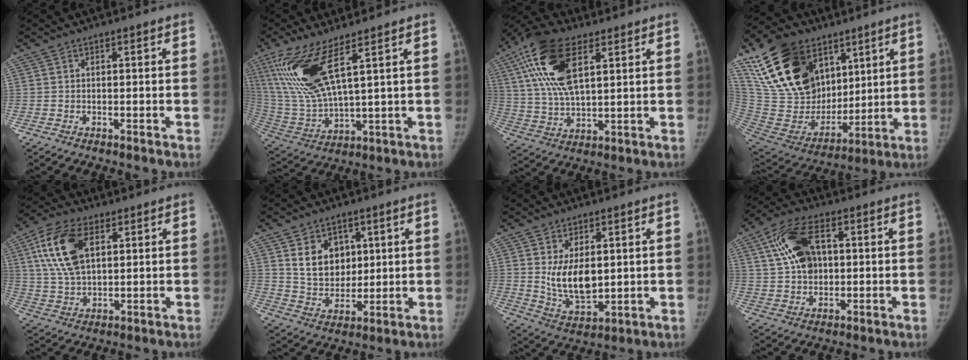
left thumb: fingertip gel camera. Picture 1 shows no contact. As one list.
[{"total": 15.4, "force": [7.6, 4.2, 12.7], "torque": [-0.287, -0.035, 0.168]}, {"total": 17.2, "force": [7.3, 7.9, 13.4], "torque": [-0.263, -0.007, 0.134]}, {"total": 27.7, "force": [13.4, 18.2, 16.0], "torque": [-0.285, -0.018, 0.259]}, {"total": 13.7, "force": [4.9, 7.8, 10.2], "torque": [-0.192, -0.003, 0.095]}, {"total": 10.3, "force": [3.7, 7.9, 5.4], "torque": [-0.052, -0.026, 0.078]}, {"total": 10.1, "force": [1.6, 6.1, 7.9], "torque": [-0.112, -0.025, 0.048]}, {"total": 12.0, "force": [3.1, 7.6, 8.9], "torque": [-0.150, 0.006, 0.055]}]